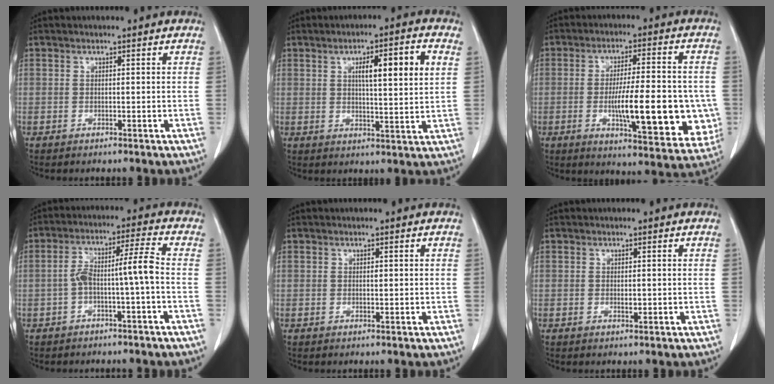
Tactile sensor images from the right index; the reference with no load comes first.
{"total": 10.0, "force": [3.0, 1.5, 9.4], "torque": [-0.147, 0.014, 0.048]}
{"total": 18.1, "force": [-3.2, 4.4, 17.3], "torque": [-0.210, 0.003, -0.031]}
{"total": 7.1, "force": [-1.8, 0.4, 6.8], "torque": [-0.130, 0.035, -0.026]}
{"total": 0.9, "force": [0.1, 0.5, 0.8], "torque": [-0.019, -0.001, 0.004]}
{"total": 1.2, "force": [-0.1, 0.6, 1.0], "torque": [-0.022, -0.002, 0.001]}